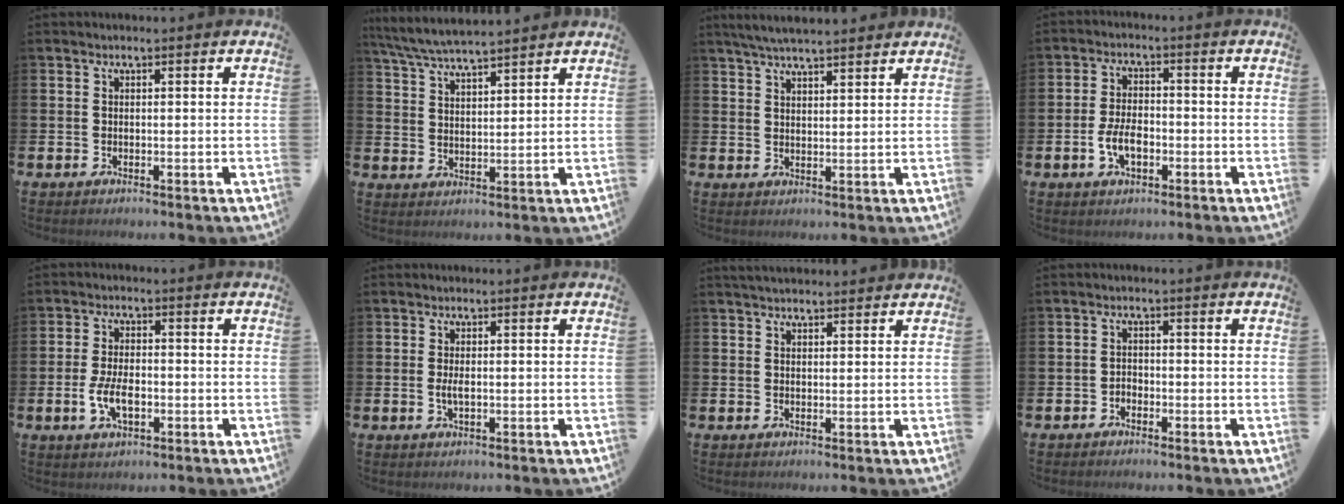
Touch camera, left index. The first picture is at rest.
{"total": 5.9, "force": [5.7, 0.4, 1.6], "torque": [-0.052, -0.025, 0.103]}
{"total": 5.0, "force": [4.7, 0.5, 1.4], "torque": [-0.036, -0.012, 0.087]}
{"total": 4.5, "force": [-1.3, 2.5, 3.5], "torque": [-0.065, 0.004, -0.026]}
{"total": 4.7, "force": [-1.1, 2.4, 3.8], "torque": [-0.071, 0.004, -0.020]}
{"total": 1.6, "force": [-0.1, 0.6, 1.5], "torque": [-0.026, 0.001, -0.004]}
{"total": 2.6, "force": [2.5, 0.5, 0.3], "torque": [-0.008, -0.007, 0.046]}
{"total": 1.2, "force": [-0.9, 0.7, 0.1], "torque": [-0.001, 0.002, -0.021]}